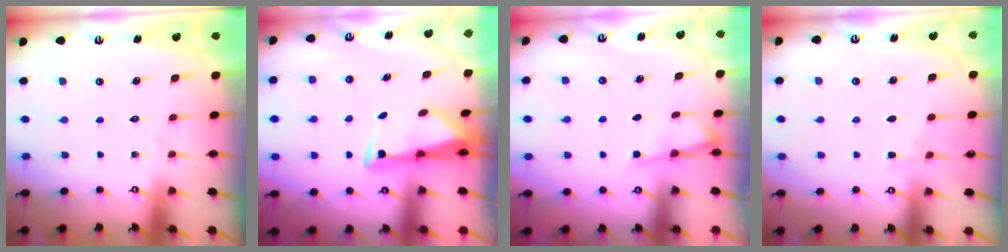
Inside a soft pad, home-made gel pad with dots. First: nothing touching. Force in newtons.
{"total": 3.1, "press": 3.0, "slide": 0.9}
{"total": 2.4, "press": 2.4, "slide": 0.5}
{"total": 2.5, "press": 2.4, "slide": 0.4}